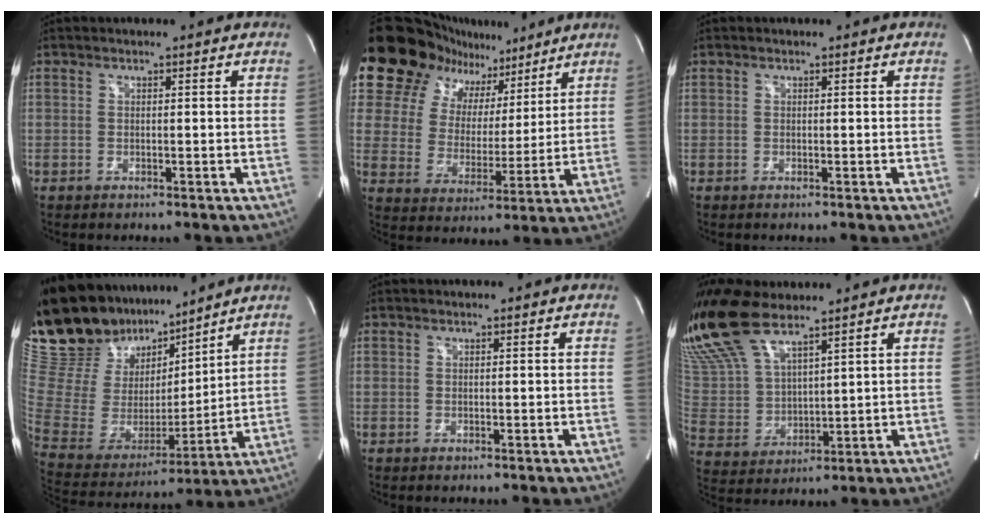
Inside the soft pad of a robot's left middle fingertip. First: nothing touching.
{"total": 22.3, "force": [15.8, 13.4, 8.1], "torque": [-0.183, 0.065, 0.255]}
{"total": 0.0}
{"total": 22.6, "force": [19.2, 7.4, 9.3], "torque": [-0.187, 0.011, 0.345]}
{"total": 0.0}
{"total": 15.8, "force": [12.5, 4.4, 8.6], "torque": [-0.203, 0.005, 0.256]}